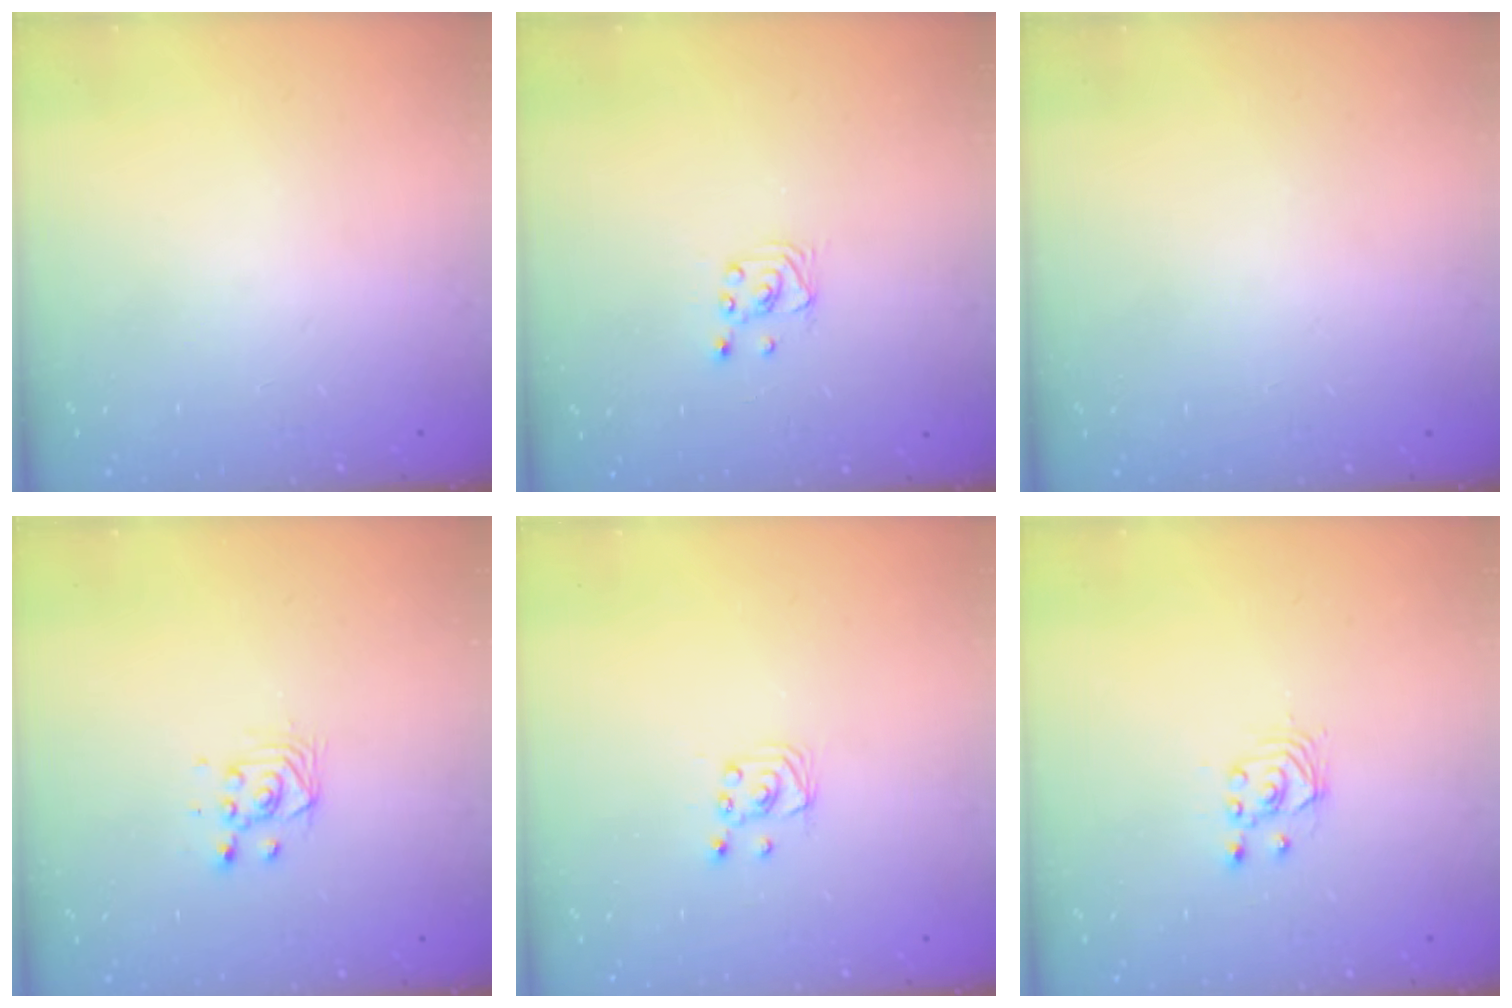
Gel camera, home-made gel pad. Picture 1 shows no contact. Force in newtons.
{"total": 1.7, "press": 1.6, "slide": 0.1}
{"total": 0.0}
{"total": 4.7, "press": 4.6, "slide": 1.2}
{"total": 2.4, "press": 2.4, "slide": 0.2}
{"total": 2.5, "press": 2.5, "slide": 0.2}